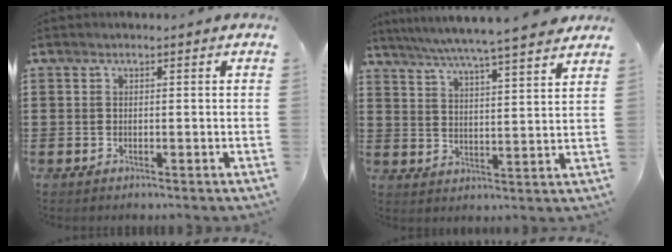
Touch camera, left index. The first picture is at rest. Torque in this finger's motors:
{"motor_torque": [1.24, -0.90, 0.82, 0.13]}